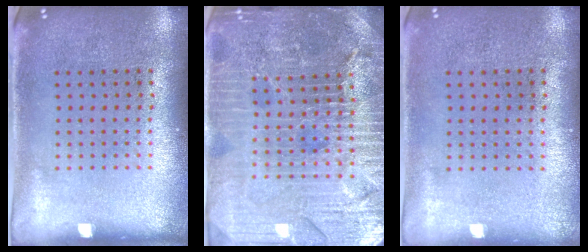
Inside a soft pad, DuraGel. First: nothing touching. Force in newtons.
{"total": 5.2, "press": 4.8, "slide": 2.1}
{"total": 0.0}